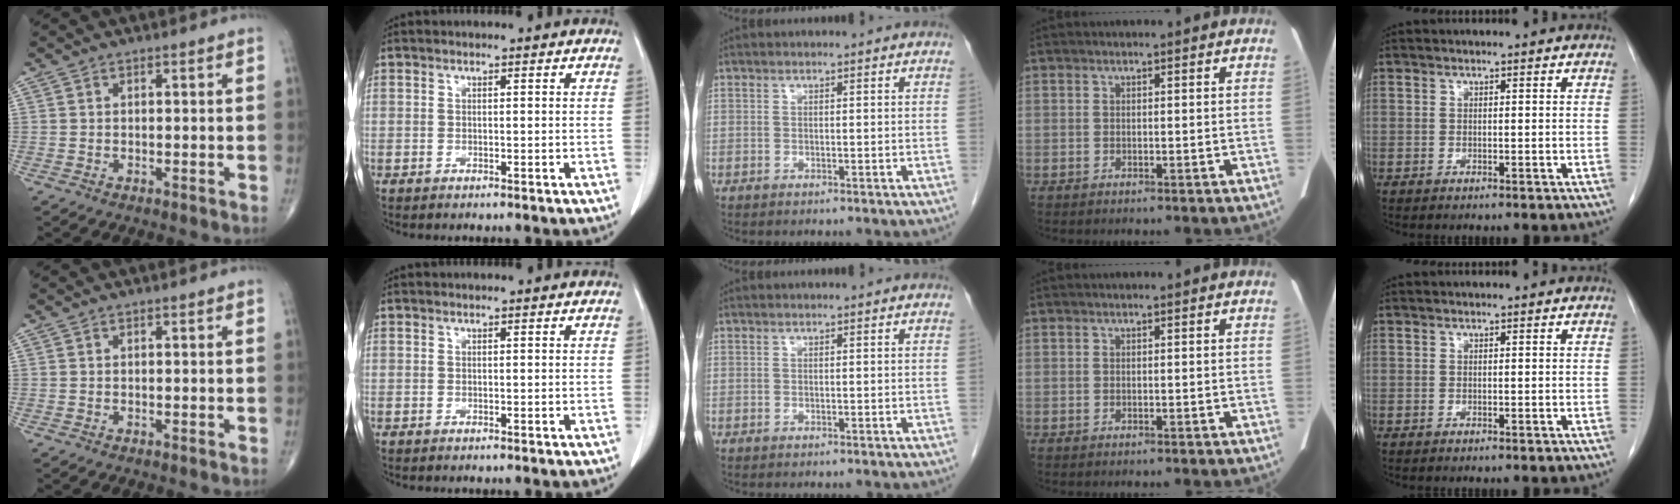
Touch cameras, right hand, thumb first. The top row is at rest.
{}